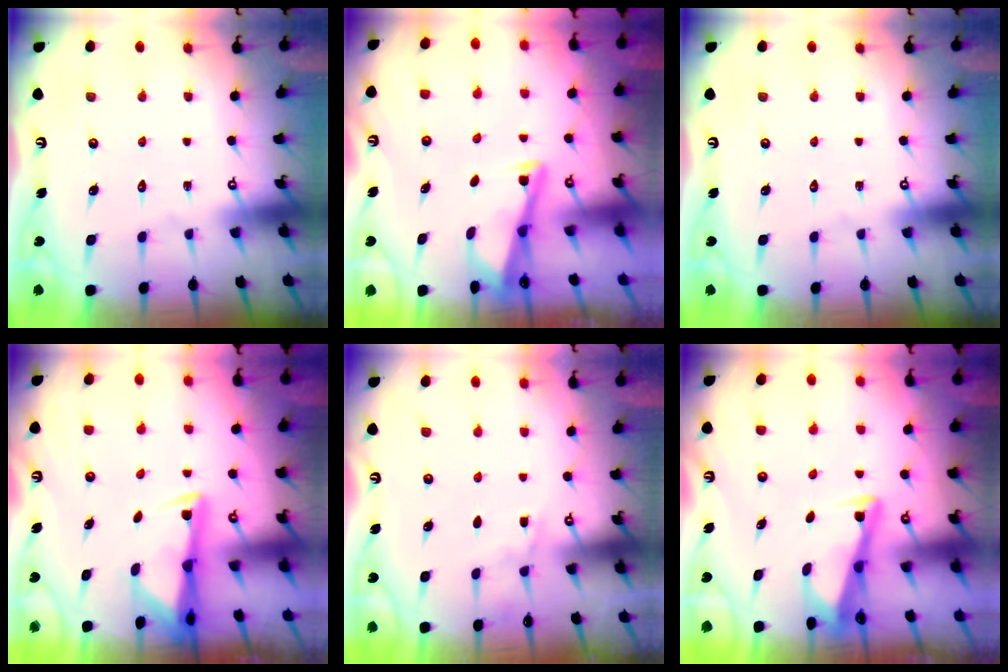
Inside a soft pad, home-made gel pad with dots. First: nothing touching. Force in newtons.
{"total": 2.9, "press": 2.9, "slide": 0.4}
{"total": 0.0}
{"total": 3.0, "press": 2.9, "slide": 0.5}
{"total": 4.0, "press": 3.9, "slide": 0.5}
{"total": 3.3, "press": 3.3, "slide": 0.4}